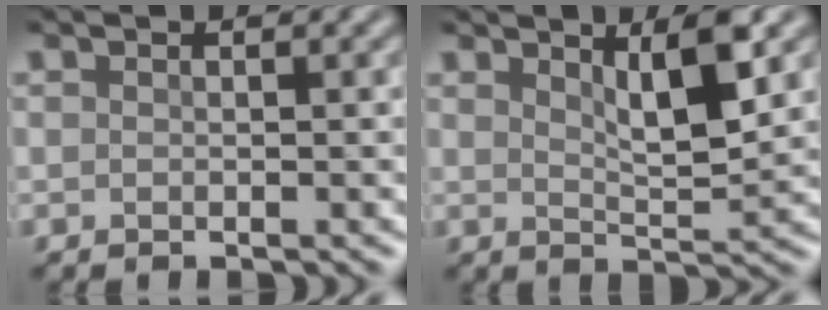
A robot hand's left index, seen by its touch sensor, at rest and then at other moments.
{"total": 4.0, "force": [2.0, 0.9, 3.4], "torque": [-0.056, -0.004, 0.034]}